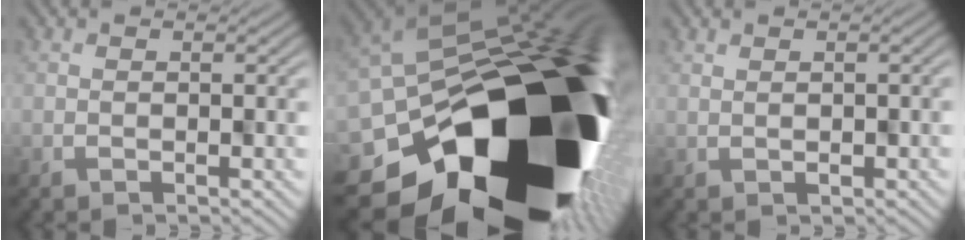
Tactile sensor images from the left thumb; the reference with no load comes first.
{"total": 22.1, "force": [-7.8, 14.1, 15.1], "torque": [-0.240, -0.069, -0.096]}
{"total": 0.9, "force": [0.5, 0.5, 0.7], "torque": [-0.009, -0.001, 0.013]}